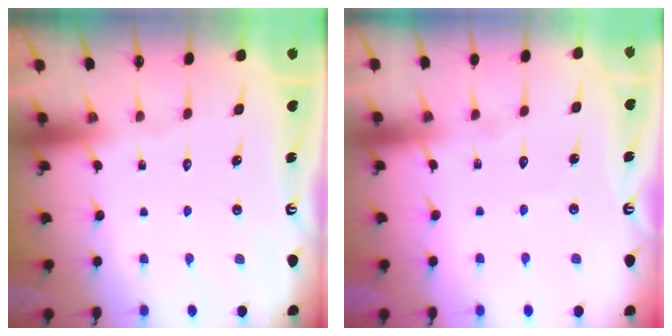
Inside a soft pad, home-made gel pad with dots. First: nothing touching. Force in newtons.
{"total": 2.6, "press": 2.6, "slide": 0.2}